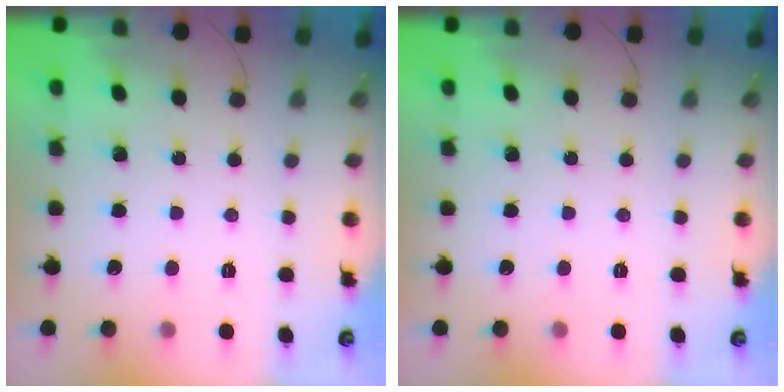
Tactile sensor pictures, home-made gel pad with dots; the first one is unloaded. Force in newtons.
{"total": 0.0}